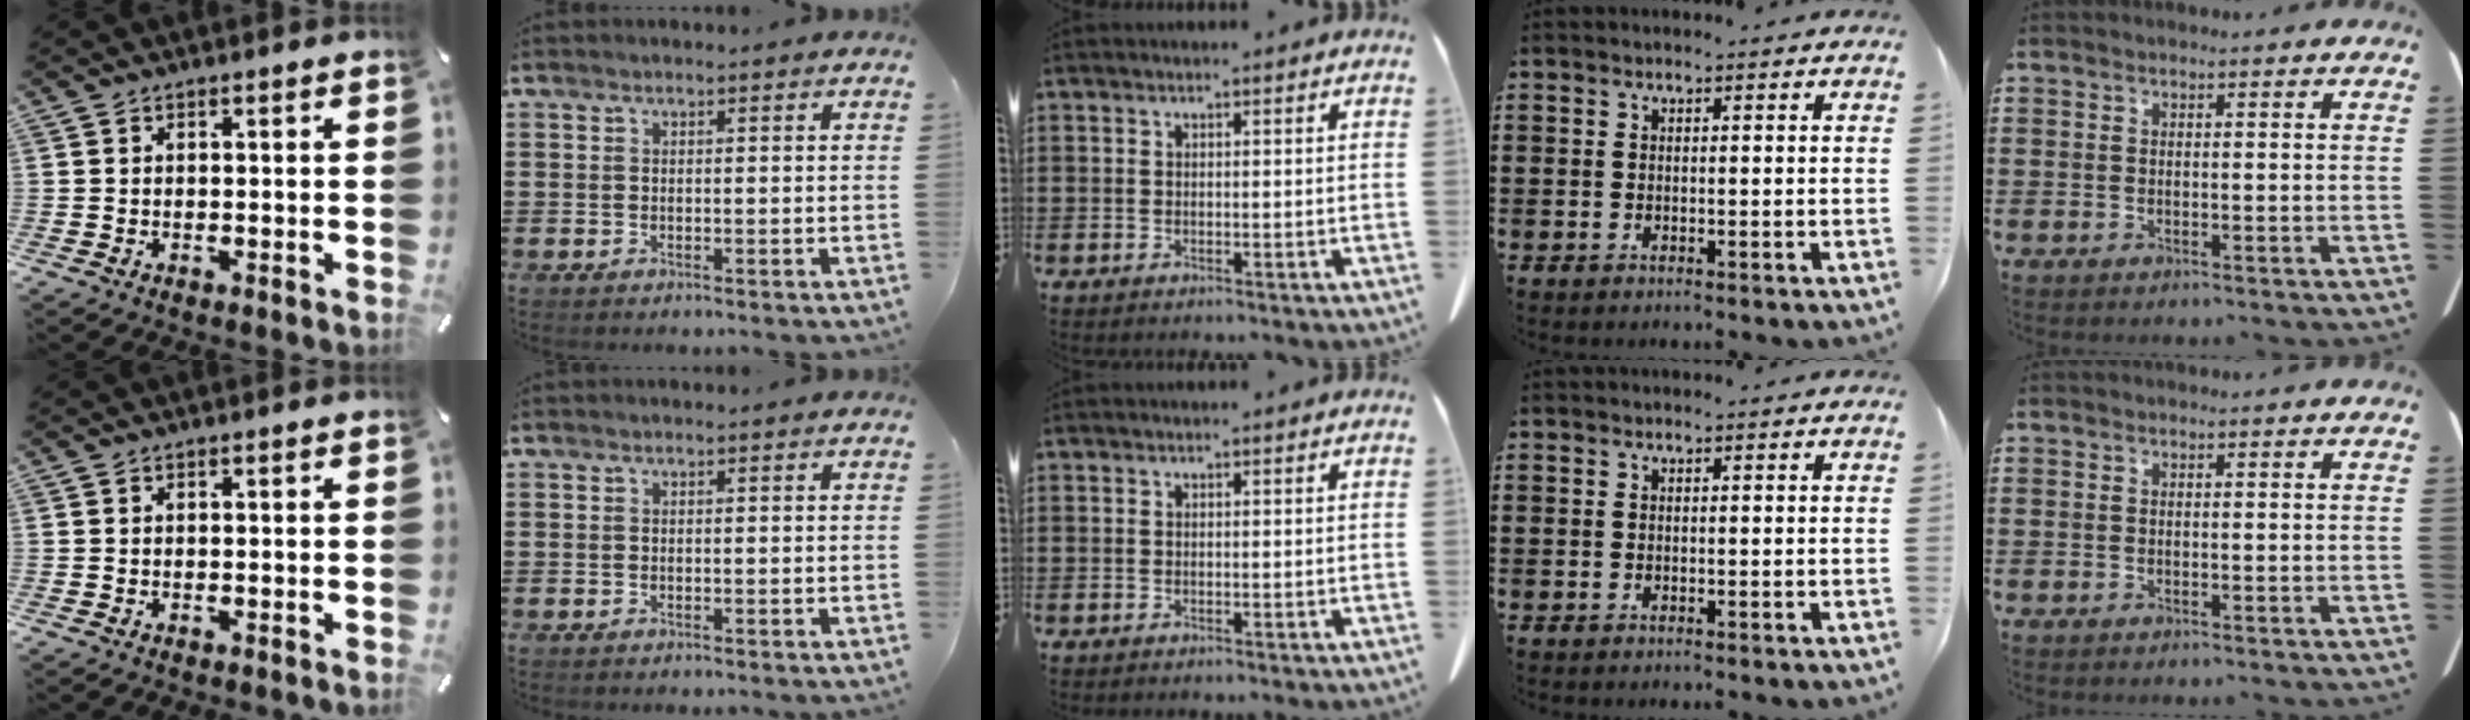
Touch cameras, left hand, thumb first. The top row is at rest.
{}